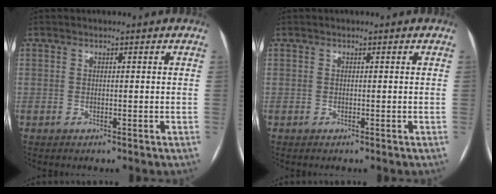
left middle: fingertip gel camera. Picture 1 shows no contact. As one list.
[{"total": 0.0}]